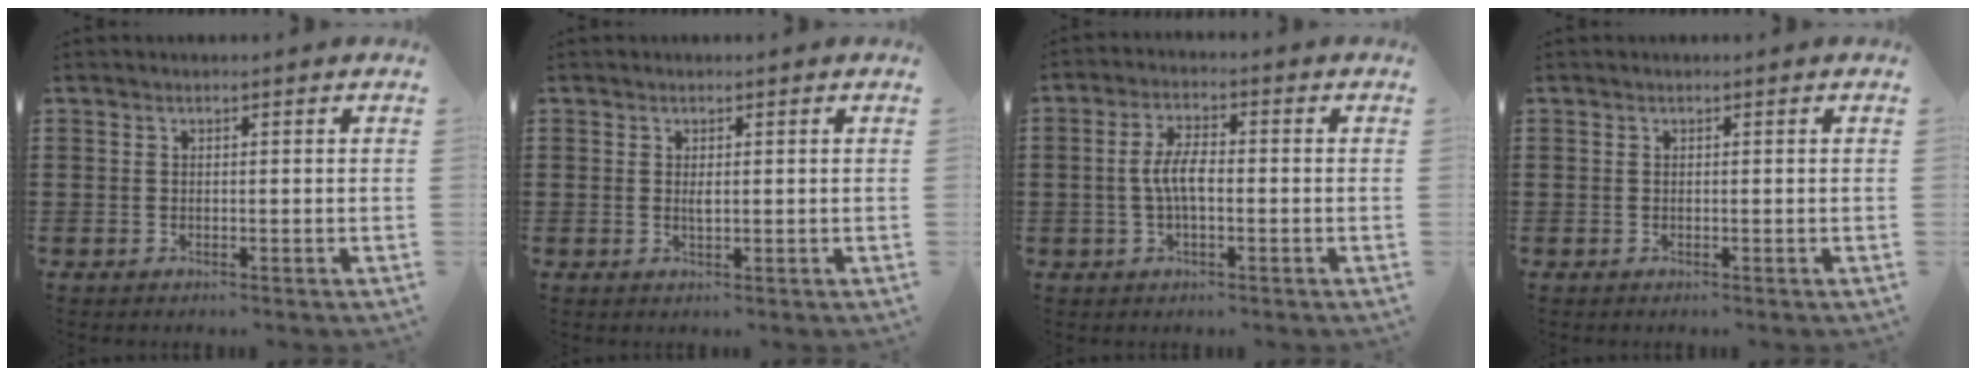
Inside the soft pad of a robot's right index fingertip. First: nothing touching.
{"total": 1.1, "force": [0.2, 0.3, 1.1], "torque": [-0.020, 0.002, 0.003]}
{"total": 5.2, "force": [-0.5, 2.1, 4.7], "torque": [-0.107, -0.001, -0.017]}
{"total": 0.0}